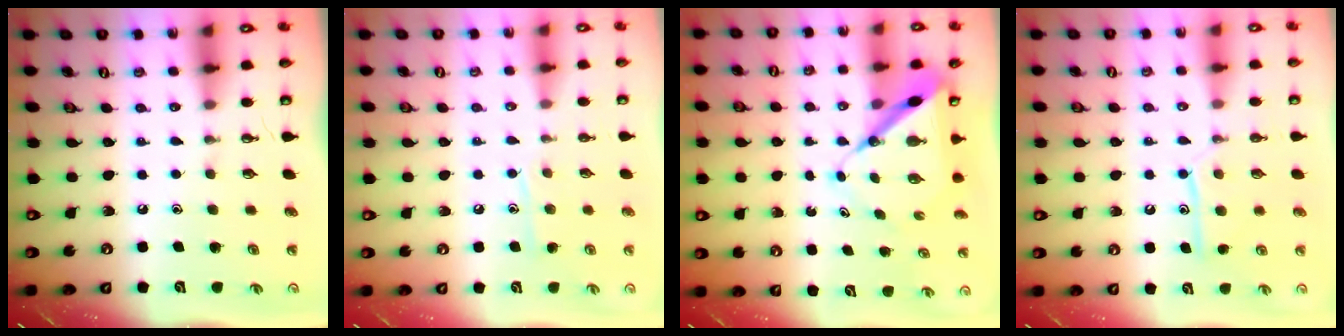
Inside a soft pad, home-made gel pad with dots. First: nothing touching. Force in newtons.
{"total": 6.9, "press": 6.8, "slide": 0.8}
{"total": 8.4, "press": 8.4, "slide": 0.6}
{"total": 10.9, "press": 10.9, "slide": 0.9}